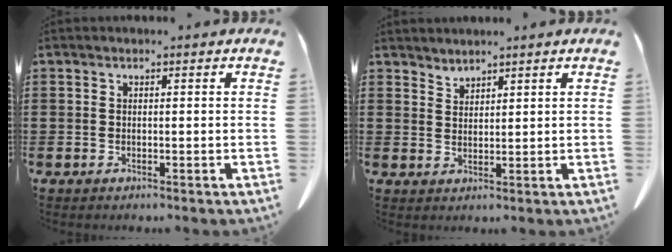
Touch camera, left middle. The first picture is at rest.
{"total": 2.0, "force": [2.0, 0.2, -0.2], "torque": [-0.001, -0.004, 0.040]}